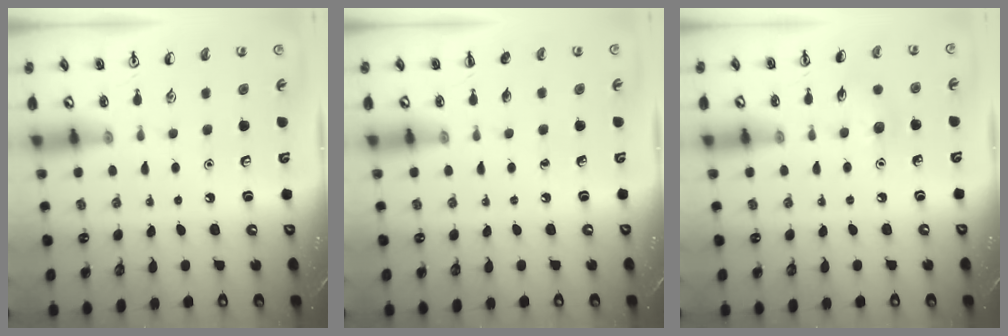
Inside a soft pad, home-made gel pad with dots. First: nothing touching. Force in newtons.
{"total": 0.0}
{"total": 7.1, "press": 6.9, "slide": 1.6}